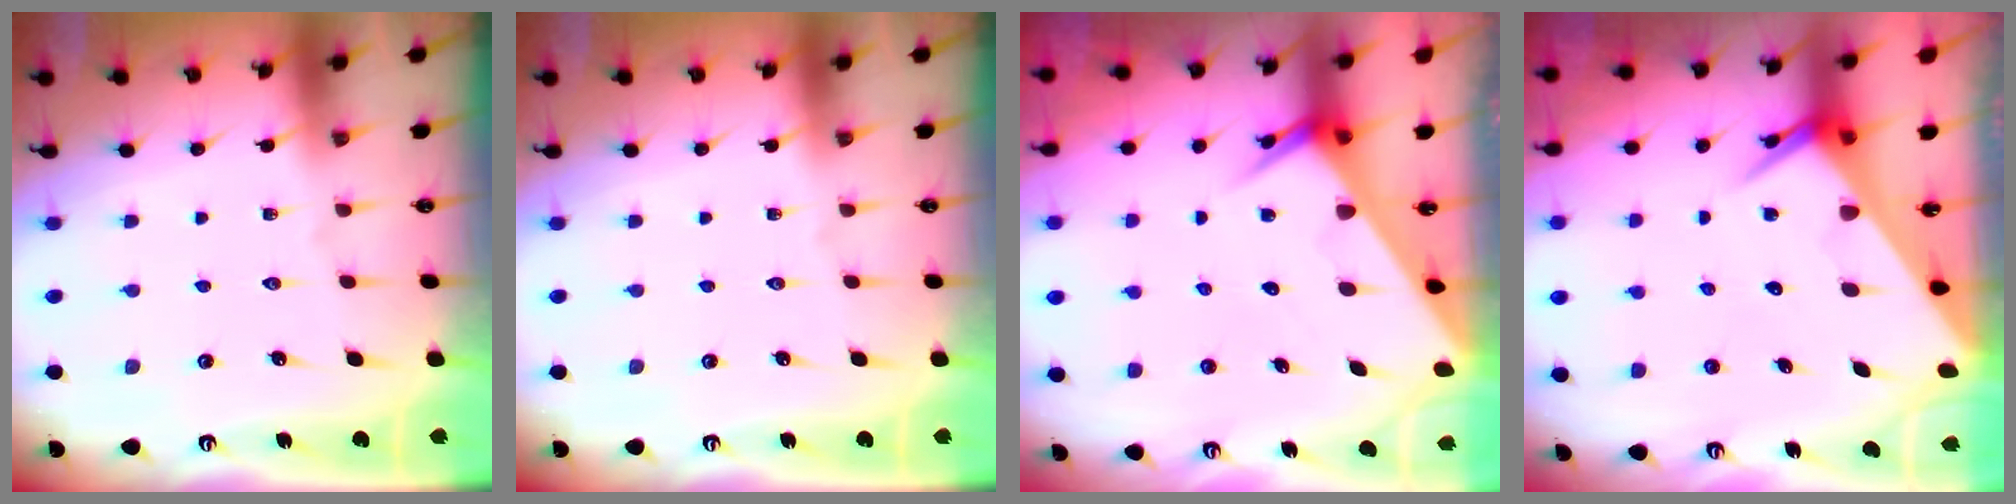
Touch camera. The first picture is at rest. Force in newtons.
{"total": 0.0}
{"total": 5.7, "press": 5.7, "slide": 0.5}
{"total": 6.5, "press": 6.5, "slide": 0.7}